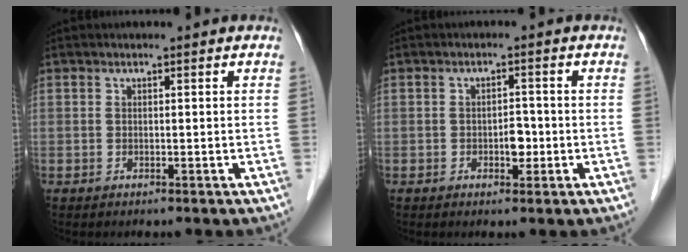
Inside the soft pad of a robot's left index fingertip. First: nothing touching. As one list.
[{"total": 2.4, "force": [-0.7, 1.4, 1.8], "torque": [-0.023, 0.005, -0.009]}]